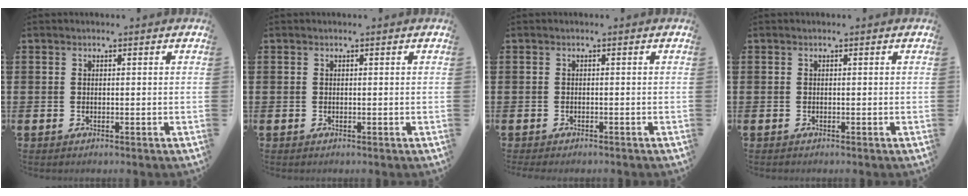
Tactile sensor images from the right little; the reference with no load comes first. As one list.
[{"total": 0.0}, {"total": 0.0}, {"total": 0.0}]